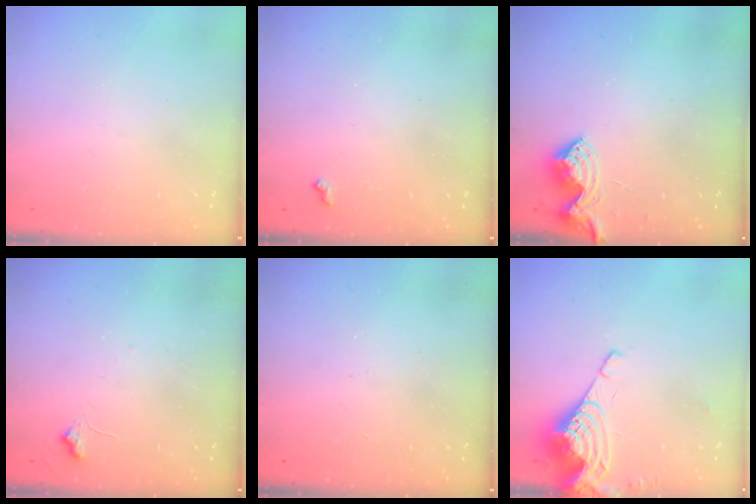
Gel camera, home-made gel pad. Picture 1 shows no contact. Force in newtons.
{"total": 4.1, "press": 4.1, "slide": 0.5}
{"total": 8.3, "press": 8.2, "slide": 0.8}
{"total": 7.3, "press": 7.2, "slide": 0.9}
{"total": 3.8, "press": 3.8, "slide": 0.7}
{"total": 9.0, "press": 9.0, "slide": 1.1}